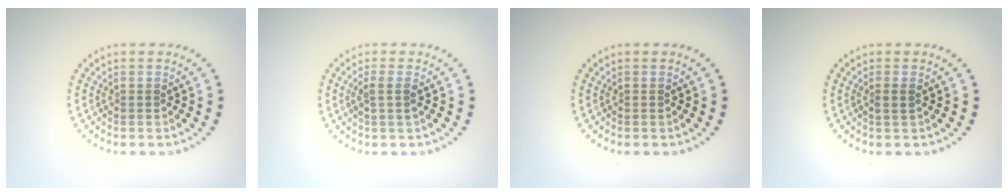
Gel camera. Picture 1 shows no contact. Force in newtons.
{"total": 1.5, "press": 1.2, "slide": 0.9}
{"total": 0.0}
{"total": 1.1, "press": 0.9, "slide": 0.6}